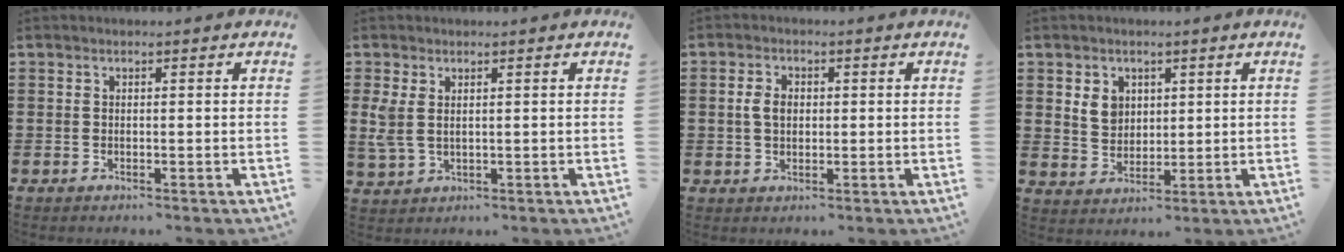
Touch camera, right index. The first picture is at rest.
{"total": 3.5, "force": [0.9, 1.9, 2.7], "torque": [-0.074, 0.001, 0.013]}
{"total": 2.9, "force": [0.2, 1.9, 2.2], "torque": [-0.054, 0.006, 0.000]}
{"total": 4.0, "force": [1.6, 3.3, 1.6], "torque": [-0.043, 0.012, 0.028]}